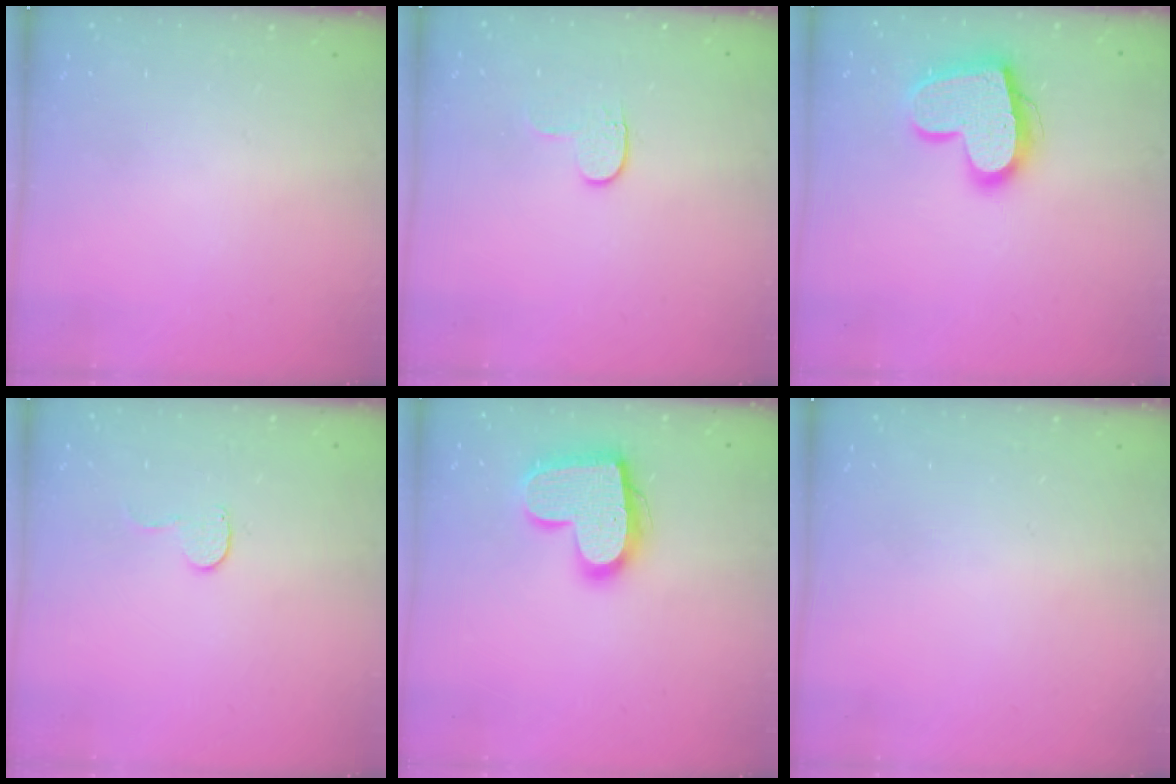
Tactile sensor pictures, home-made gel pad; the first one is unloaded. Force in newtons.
{"total": 4.0, "press": 4.0, "slide": 0.5}
{"total": 17.7, "press": 17.6, "slide": 1.5}
{"total": 4.6, "press": 4.6, "slide": 0.4}
{"total": 16.9, "press": 16.8, "slide": 1.2}
{"total": 0.6, "press": 0.6, "slide": 0.2}